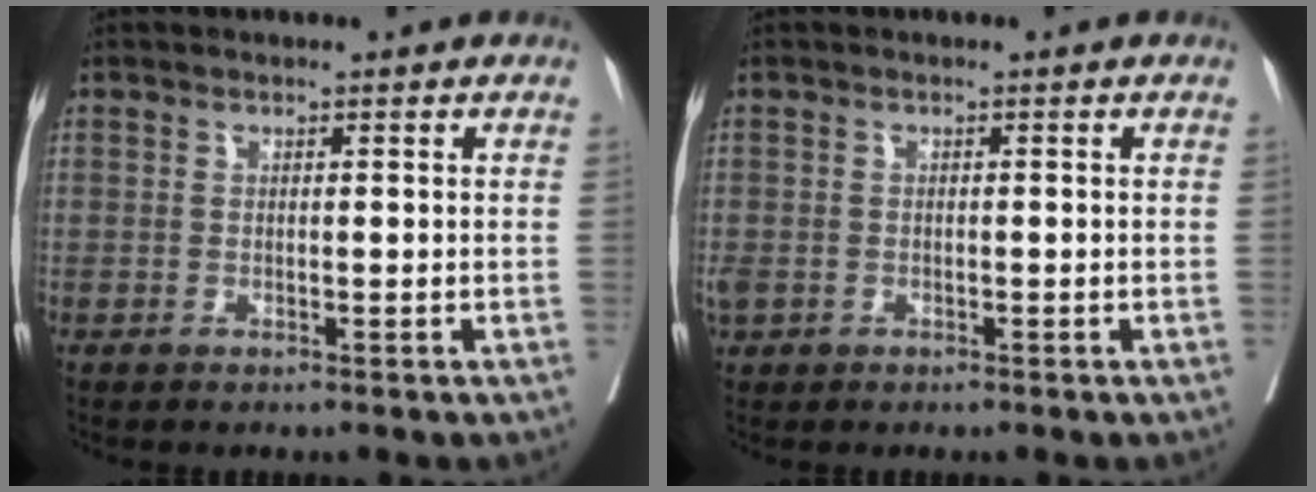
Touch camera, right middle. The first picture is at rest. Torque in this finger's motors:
{"motor_torque": [1.44, -0.70, 0.72, 0.21]}